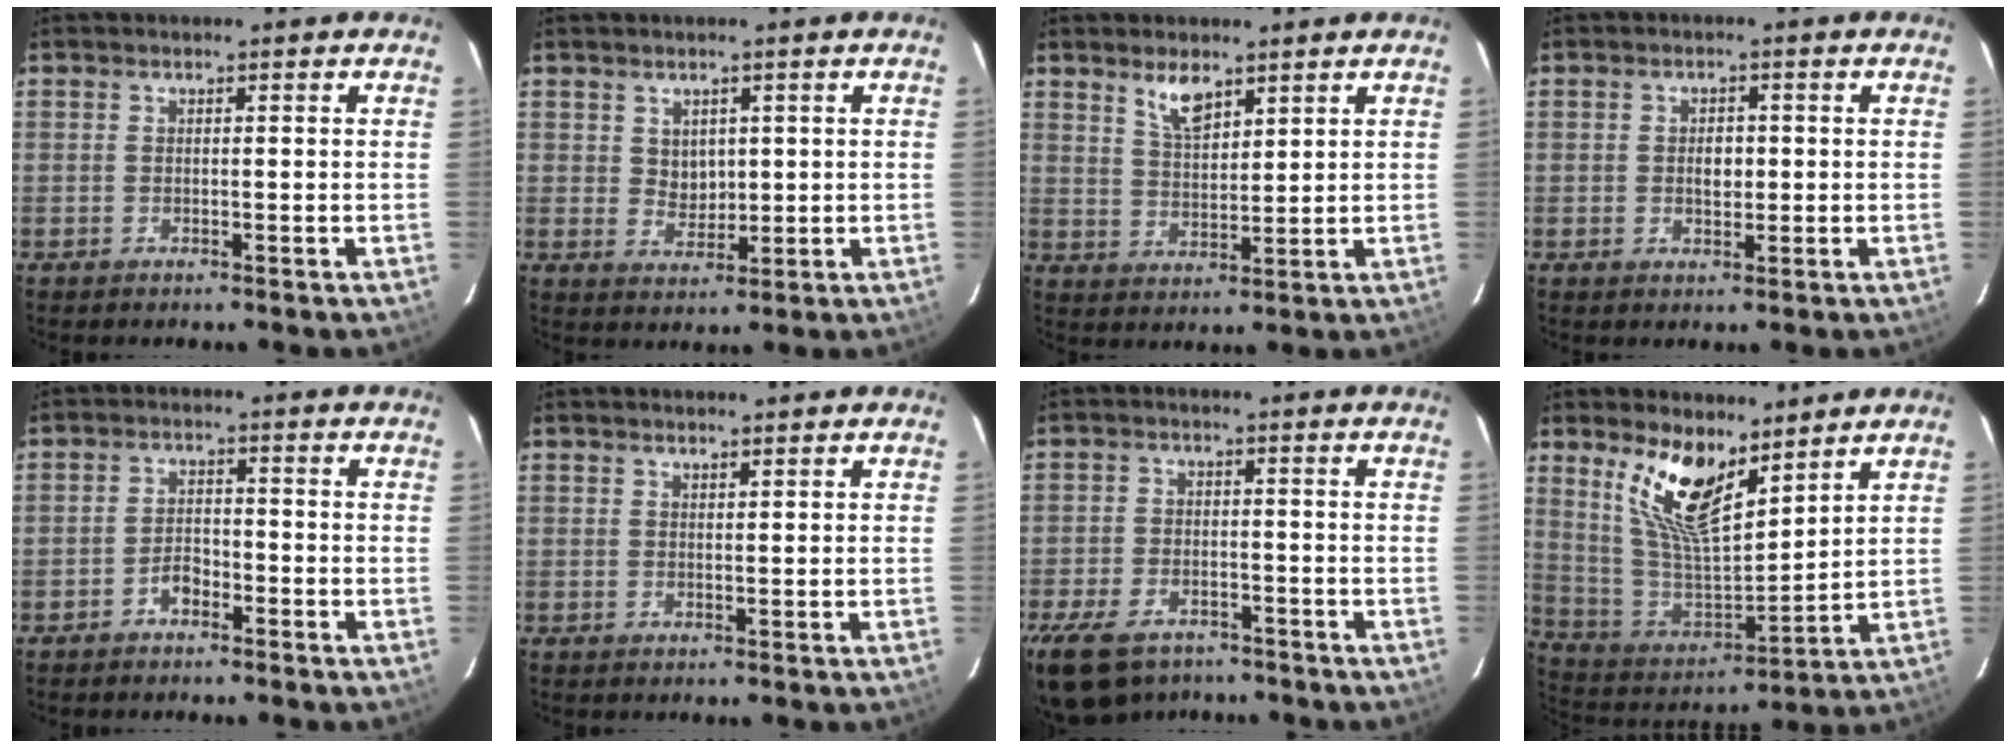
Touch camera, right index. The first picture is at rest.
{"total": 3.6, "force": [1.3, 2.9, 1.6], "torque": [-0.022, 0.001, 0.030]}
{"total": 5.9, "force": [4.2, 2.1, 3.5], "torque": [-0.064, 0.001, 0.084]}
{"total": 2.7, "force": [0.0, 1.8, 2.0], "torque": [-0.033, 0.004, 0.001]}
{"total": 3.0, "force": [-2.2, 1.5, 1.2], "torque": [-0.031, 0.009, -0.036]}
{"total": 1.0, "force": [0.9, 0.2, 0.3], "torque": [-0.008, -0.001, 0.016]}
{"total": 13.3, "force": [-9.2, 7.4, 6.1], "torque": [-0.159, -0.011, -0.153]}
{"total": 14.4, "force": [9.2, 5.2, 9.7], "torque": [-0.196, -0.001, 0.190]}